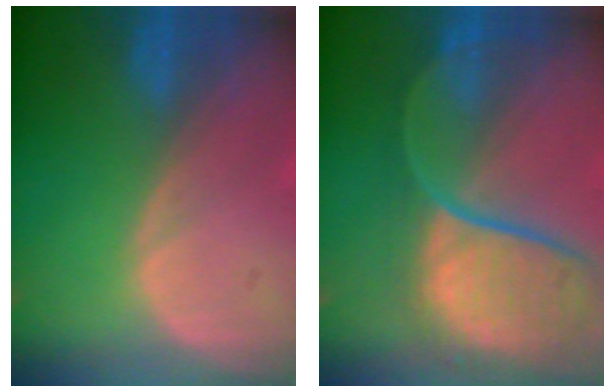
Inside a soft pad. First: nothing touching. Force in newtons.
{"total": 12.1, "press": 9.9, "slide": 7.0}